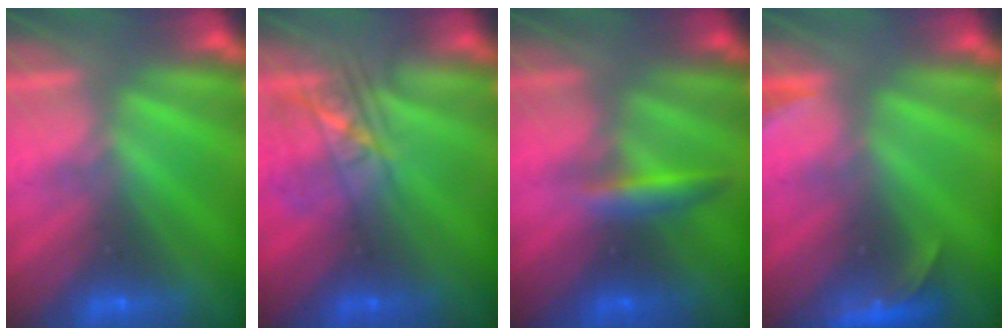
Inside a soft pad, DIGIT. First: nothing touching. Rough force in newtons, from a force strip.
{"total": 2.4}
{"total": 2.8}
{"total": 2.6}